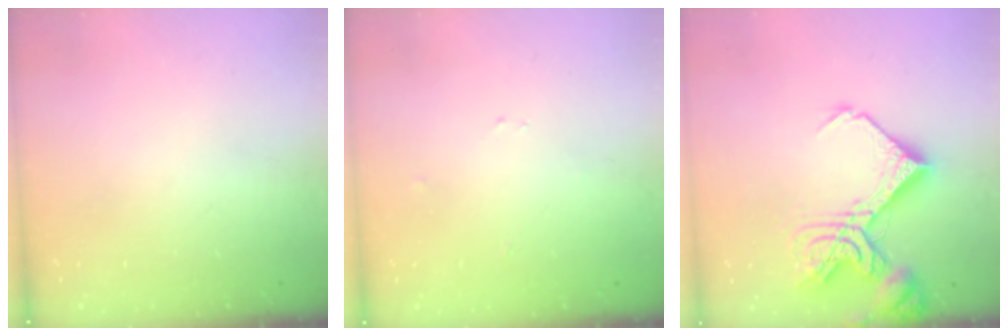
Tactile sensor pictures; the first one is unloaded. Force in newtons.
{"total": 2.4, "press": 2.4, "slide": 0.3}
{"total": 16.5, "press": 16.4, "slide": 2.1}